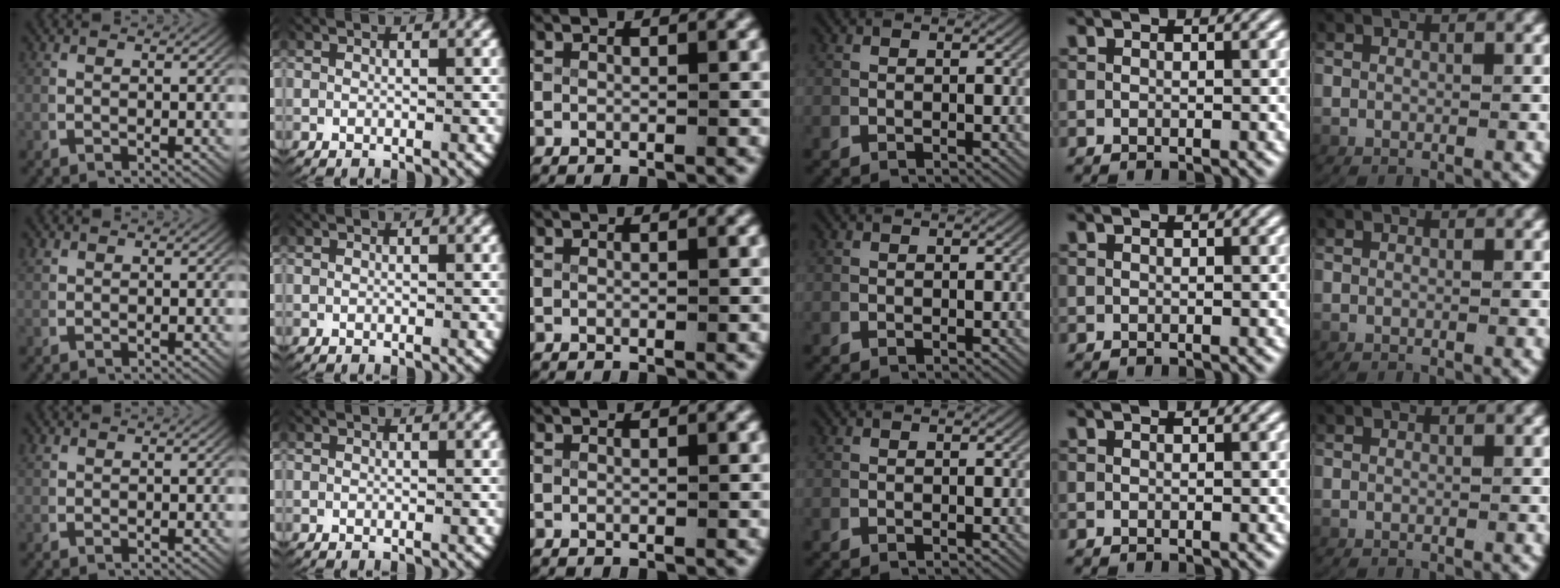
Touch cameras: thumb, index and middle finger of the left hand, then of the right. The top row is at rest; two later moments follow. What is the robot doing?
{"motion": "lift_and_place", "object": "paper towel"}